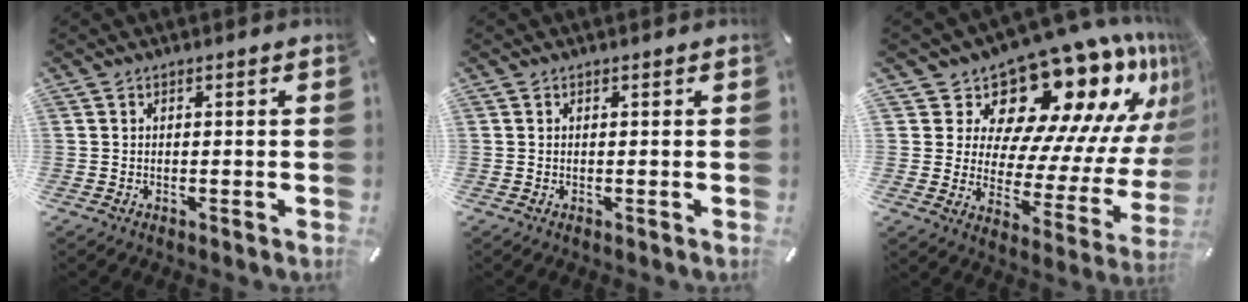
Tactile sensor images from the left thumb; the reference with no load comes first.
{"total": 0.0}
{"total": 18.4, "force": [14.7, 8.3, 7.2], "torque": [-0.079, -0.148, 0.245]}